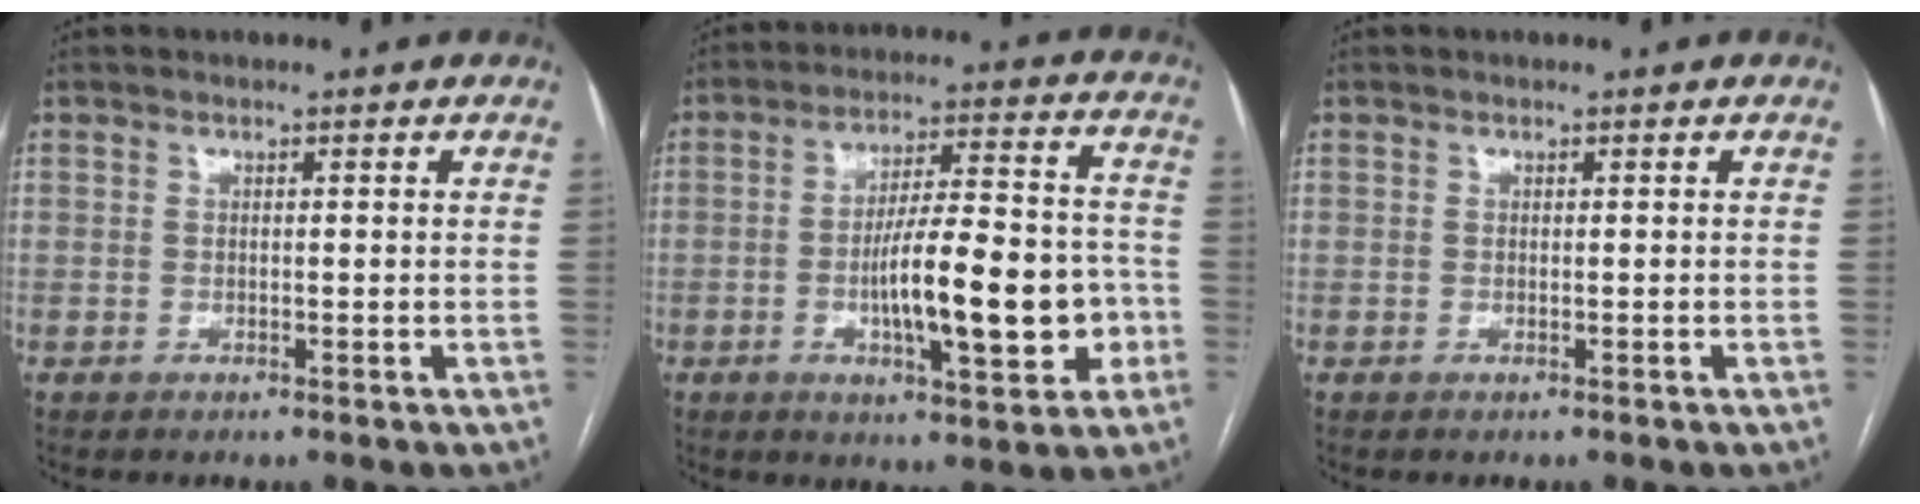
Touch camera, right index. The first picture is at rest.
{"total": 15.4, "force": [-3.8, 3.4, 14.5], "torque": [-0.231, 0.015, -0.055]}
{"total": 0.0}